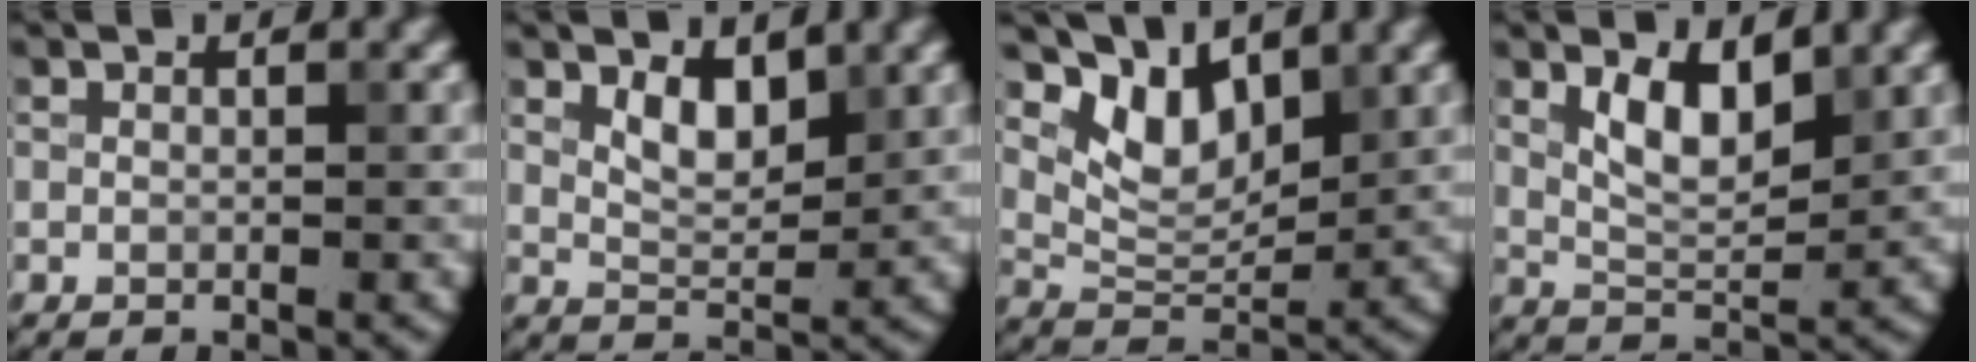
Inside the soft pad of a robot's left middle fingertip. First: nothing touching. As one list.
[{"total": 2.7, "force": [1.5, 1.2, 1.9], "torque": [-0.036, -0.007, 0.029]}, {"total": 4.8, "force": [3.3, 2.3, 2.6], "torque": [-0.057, -0.010, 0.059]}, {"total": 4.1, "force": [1.9, 1.6, 3.3], "torque": [-0.065, -0.003, 0.036]}]